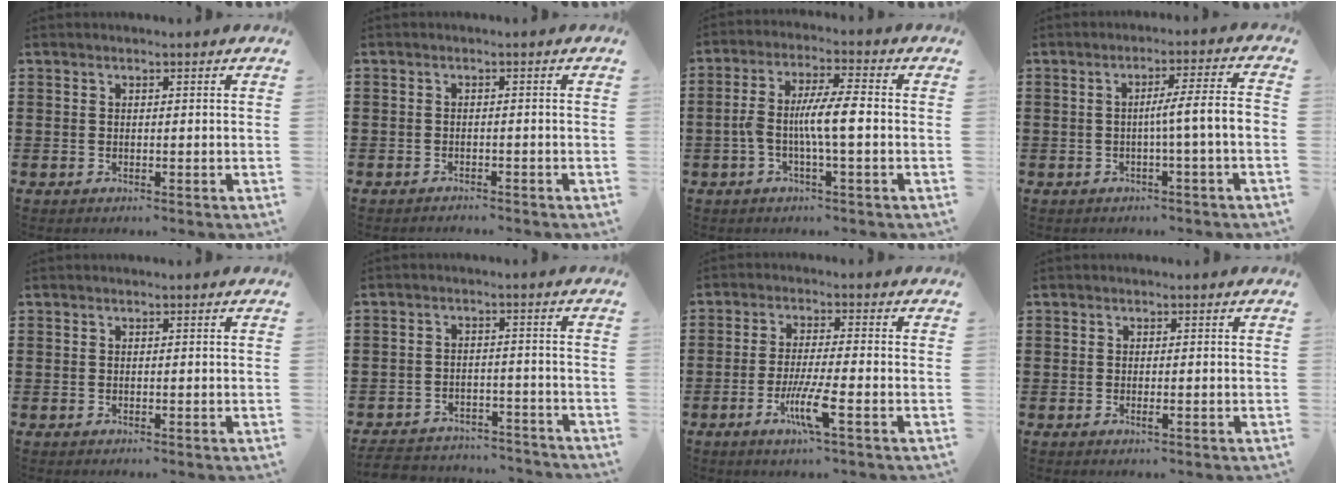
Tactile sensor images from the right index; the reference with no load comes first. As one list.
[{"total": 1.1, "force": [-1.1, 0.1, 0.0], "torque": [-0.003, 0.002, -0.025]}, {"total": 7.3, "force": [-1.3, 1.3, 7.1], "torque": [-0.145, -0.003, -0.031]}, {"total": 5.3, "force": [-0.8, -0.5, 5.2], "torque": [-0.096, -0.004, -0.021]}, {"total": 0.0}, {"total": 4.3, "force": [-4.3, 0.6, 0.6], "torque": [-0.020, 0.002, -0.089]}, {"total": 6.8, "force": [-3.0, 0.5, 6.1], "torque": [-0.118, -0.012, -0.056]}, {"total": 0.9, "force": [-0.4, 0.1, 0.8], "torque": [-0.023, -0.007, -0.008]}]